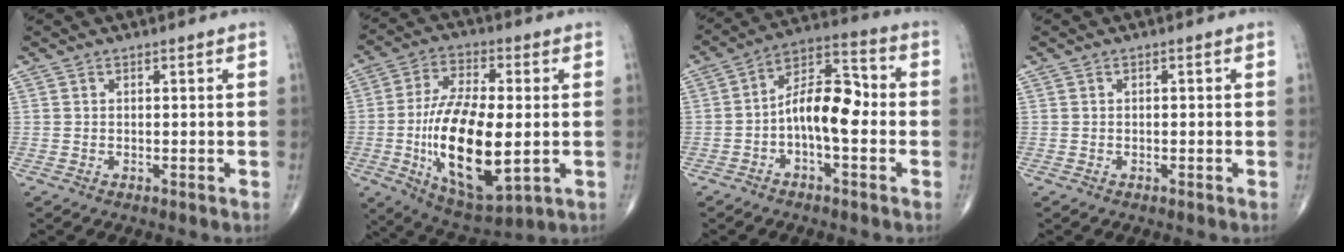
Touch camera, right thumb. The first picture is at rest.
{"total": 20.4, "force": [-2.7, 8.3, 18.4], "torque": [-0.340, -0.007, -0.033]}
{"total": 11.8, "force": [-1.8, 5.5, 10.2], "torque": [-0.158, 0.045, -0.038]}
{"total": 0.0}